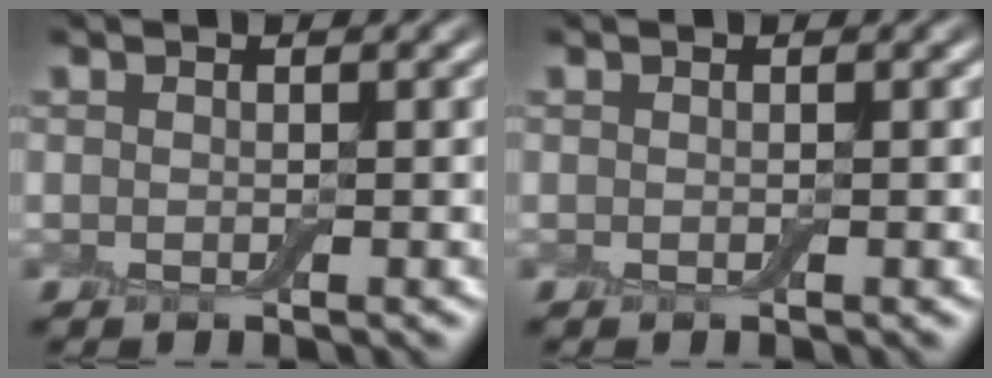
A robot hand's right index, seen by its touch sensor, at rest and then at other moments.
{"total": 0.0}